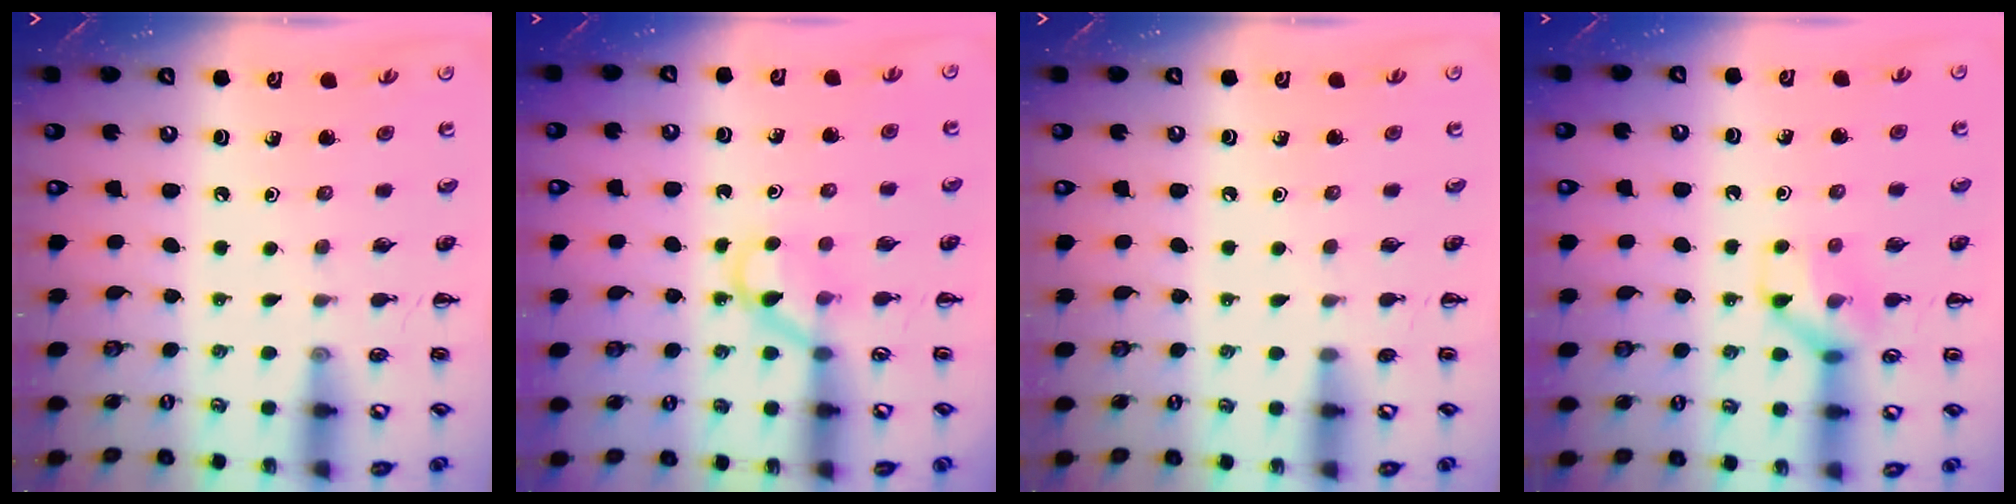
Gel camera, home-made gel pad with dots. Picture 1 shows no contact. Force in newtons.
{"total": 3.5, "press": 3.2, "slide": 1.5}
{"total": 1.9, "press": 1.9, "slide": 0.4}
{"total": 10.4, "press": 10.3, "slide": 0.8}